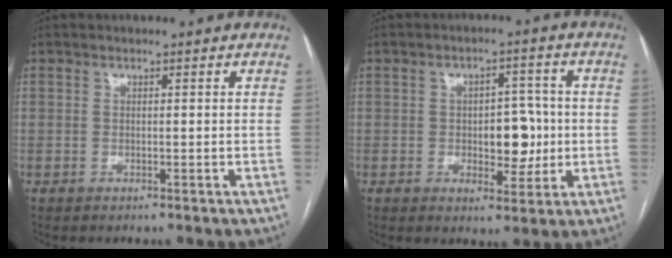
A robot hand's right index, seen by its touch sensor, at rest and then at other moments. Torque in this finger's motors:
{"motor_torque": [0.86, 0.04, 0.13, 0.07]}